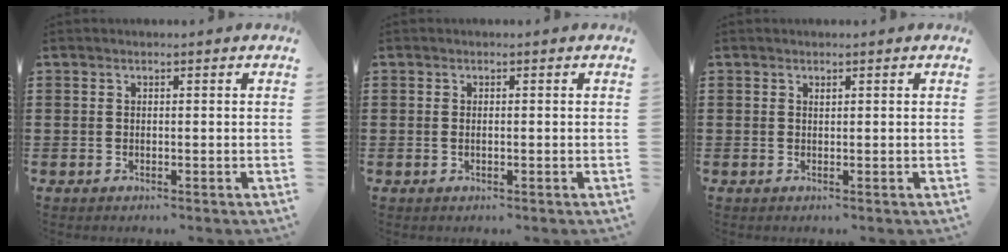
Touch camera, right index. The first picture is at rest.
{"total": 0.0}
{"total": 0.0}